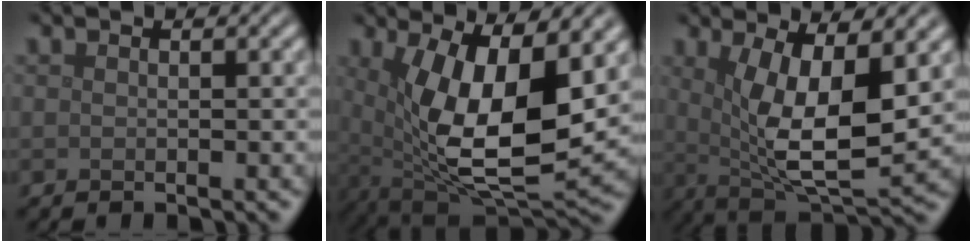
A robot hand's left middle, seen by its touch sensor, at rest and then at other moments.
{"total": 12.9, "force": [2.0, 5.2, 11.6], "torque": [-0.204, -0.026, 0.038]}
{"total": 9.2, "force": [1.2, 3.2, 8.6], "torque": [-0.154, -0.016, 0.026]}